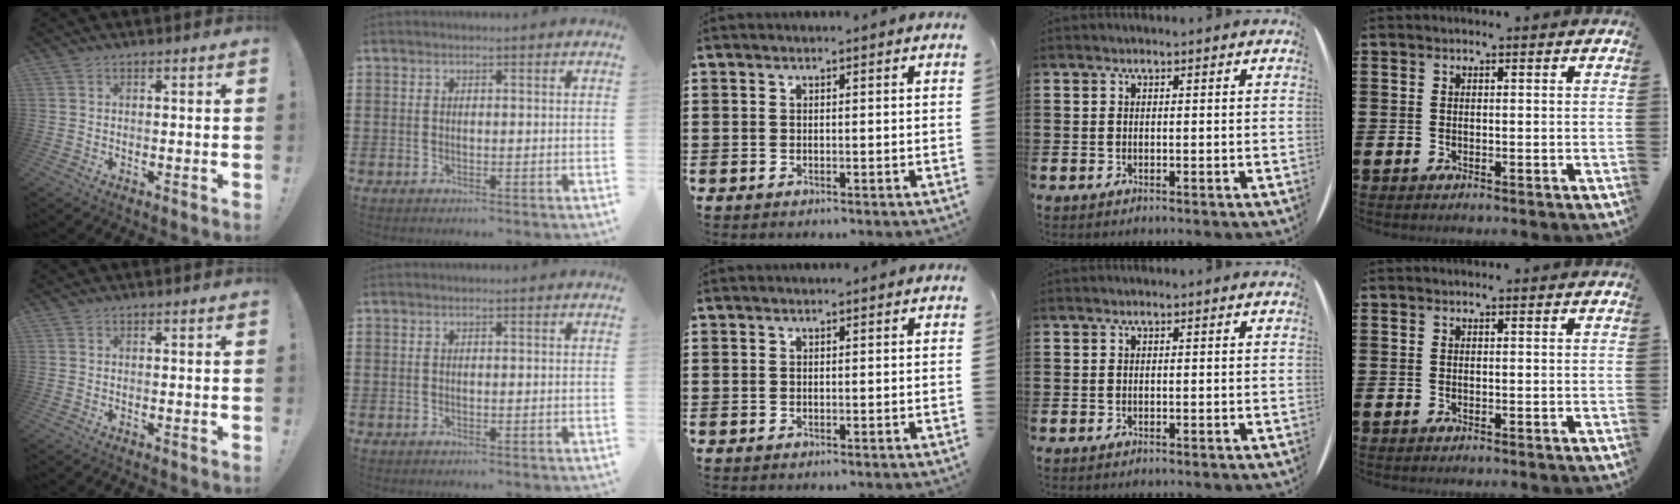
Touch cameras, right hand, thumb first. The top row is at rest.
{}